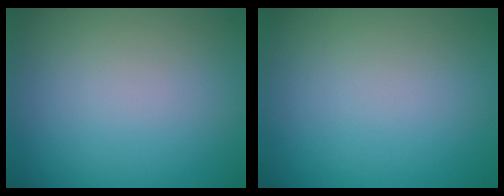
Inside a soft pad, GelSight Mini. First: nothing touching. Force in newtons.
{"total": 0.0}